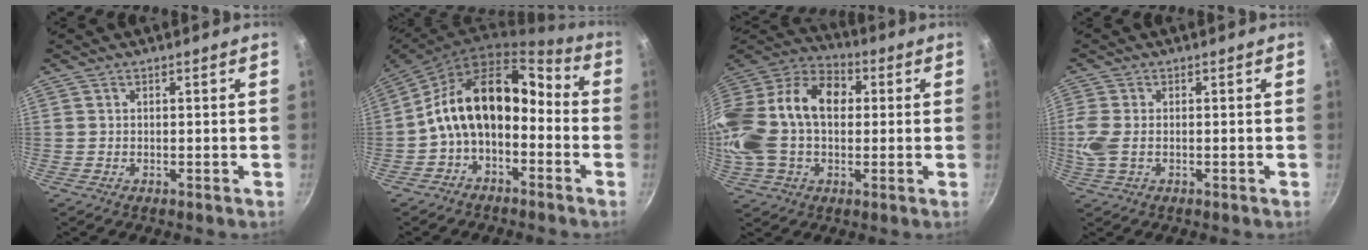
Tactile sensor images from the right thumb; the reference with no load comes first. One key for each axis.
{"total": 15.3, "fx": -3.1, "fy": 9.9, "fz": 11.2, "tx": -0.167, "ty": 0.076, "tz": -0.072}
{"total": 25.0, "fx": 1.7, "fy": 17.1, "fz": 18.1, "tx": -0.358, "ty": 0.051, "tz": 0.017}
{"total": 4.7, "fx": -0.4, "fy": 2.7, "fz": 3.9, "tx": -0.092, "ty": 0.000, "tz": -0.011}